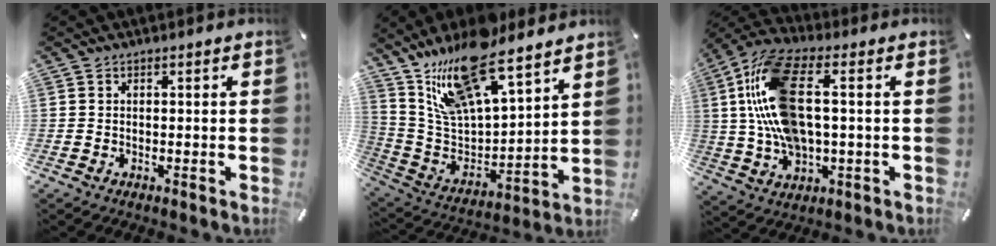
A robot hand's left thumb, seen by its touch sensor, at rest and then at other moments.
{"total": 18.5, "force": [14.7, 6.1, 9.4], "torque": [-0.185, -0.097, 0.260]}
{"total": 16.9, "force": [2.2, 8.5, 14.4], "torque": [-0.317, -0.002, 0.037]}